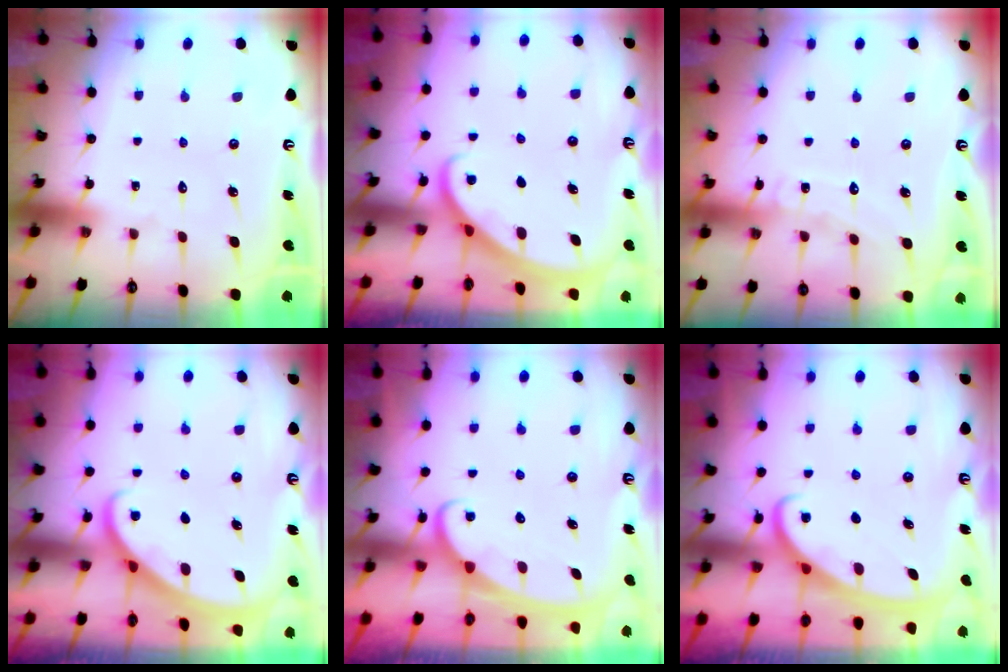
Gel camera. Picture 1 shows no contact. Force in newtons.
{"total": 1.9, "press": 1.9, "slide": 0.2}
{"total": 6.5, "press": 6.4, "slide": 0.6}
{"total": 1.9, "press": 1.9, "slide": 0.2}
{"total": 2.5, "press": 2.5, "slide": 0.4}
{"total": 2.5, "press": 2.5, "slide": 0.4}